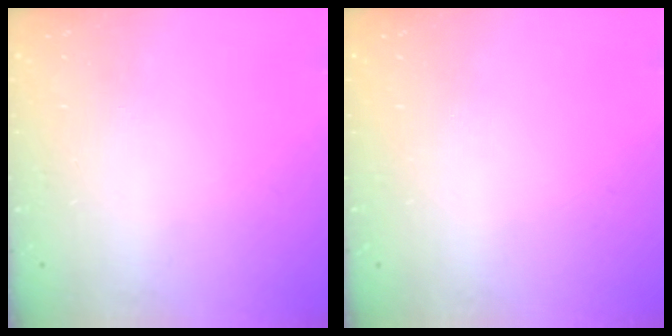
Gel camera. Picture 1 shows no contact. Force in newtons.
{"total": 0.0}